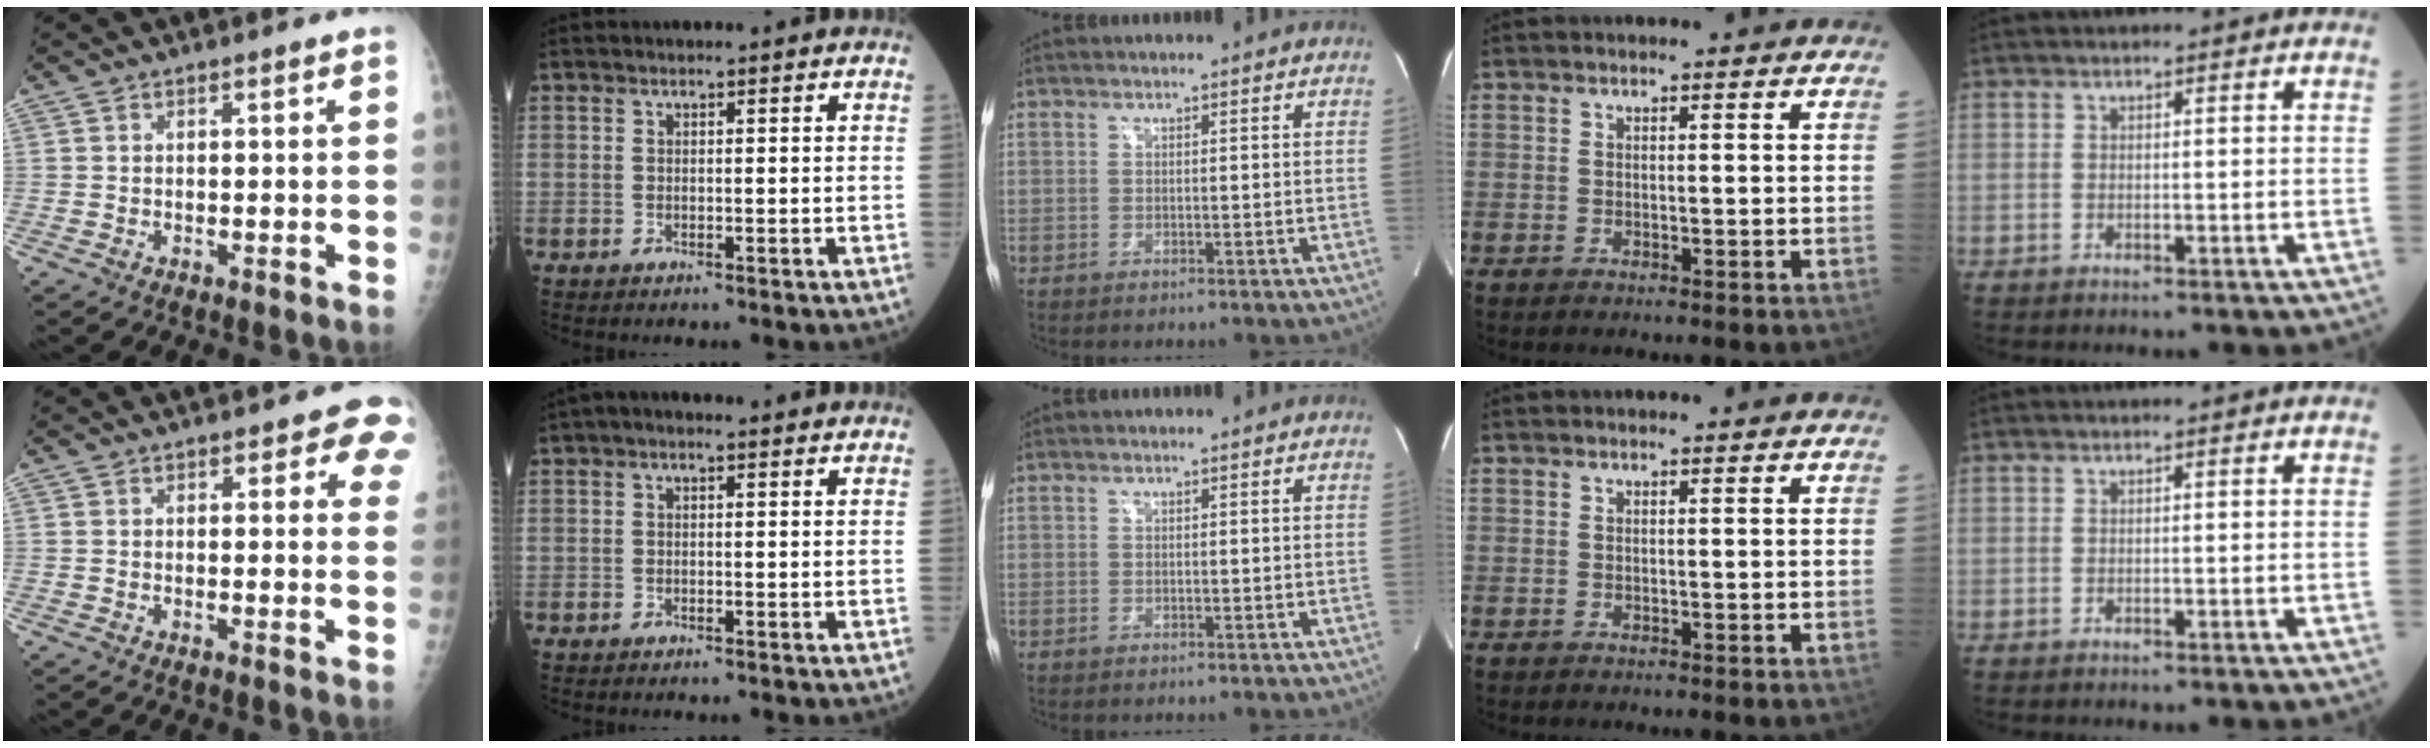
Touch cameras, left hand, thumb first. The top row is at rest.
{"thumb": {"total": 6.1, "force": [3.4, 2.9, 4.1], "torque": [-0.007, -0.010, 0.026]}, "index": {"total": 1.7, "force": [0.7, 0.8, 1.4], "torque": [-0.028, 0.013, 0.006]}}